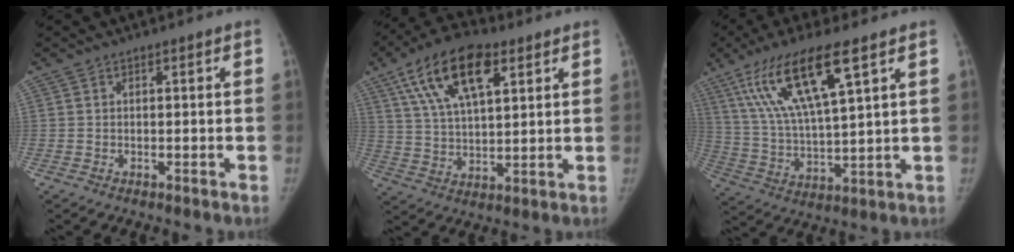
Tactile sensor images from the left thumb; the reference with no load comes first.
{"total": 16.4, "force": [7.8, 7.3, 12.4], "torque": [-0.209, -0.007, 0.140]}
{"total": 16.5, "force": [8.6, 3.4, 13.7], "torque": [-0.275, -0.024, 0.170]}